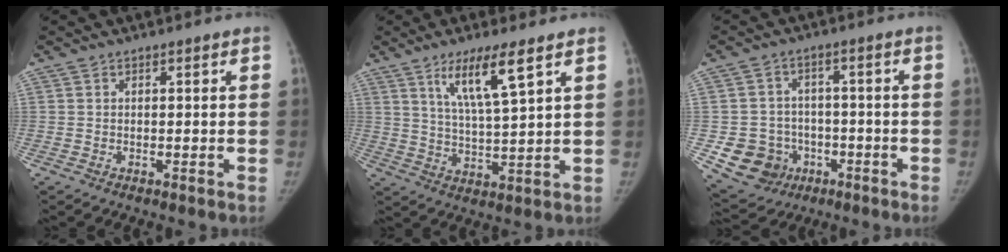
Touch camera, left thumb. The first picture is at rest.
{"total": 9.6, "force": [5.3, 1.1, 7.9], "torque": [-0.147, -0.033, 0.102]}
{"total": 10.6, "force": [-3.4, 9.6, 3.1], "torque": [-0.044, 0.023, -0.040]}